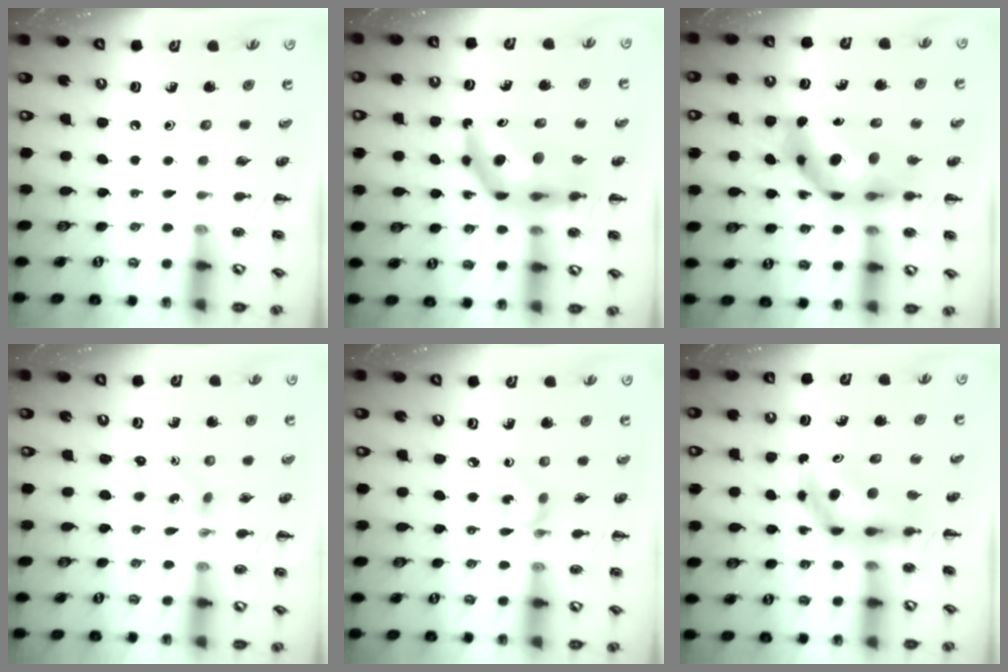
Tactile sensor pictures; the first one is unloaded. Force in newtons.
{"total": 12.1, "press": 11.5, "slide": 3.9}
{"total": 11.8, "press": 11.2, "slide": 3.8}
{"total": 1.7, "press": 1.6, "slide": 0.5}
{"total": 3.7, "press": 3.6, "slide": 0.6}
{"total": 6.4, "press": 6.2, "slide": 1.5}